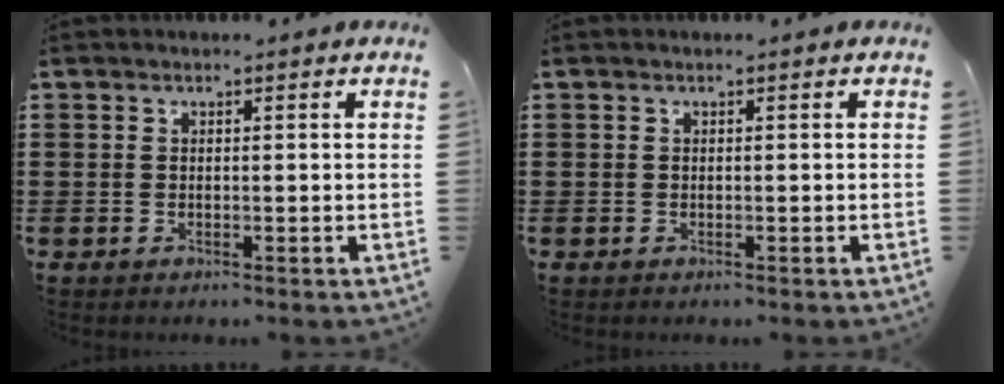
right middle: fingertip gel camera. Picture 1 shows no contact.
{"total": 0.0}